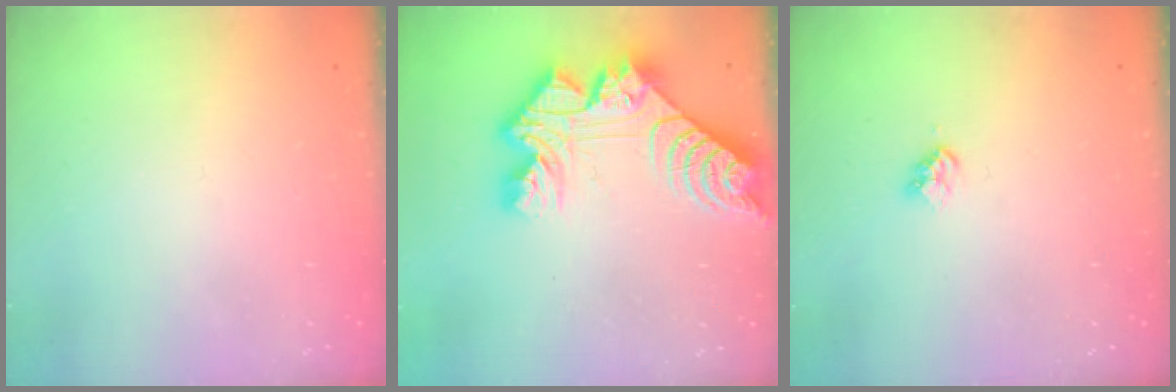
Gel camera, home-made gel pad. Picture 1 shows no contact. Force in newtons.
{"total": 15.6, "press": 15.5, "slide": 1.5}
{"total": 3.0, "press": 3.0, "slide": 0.4}